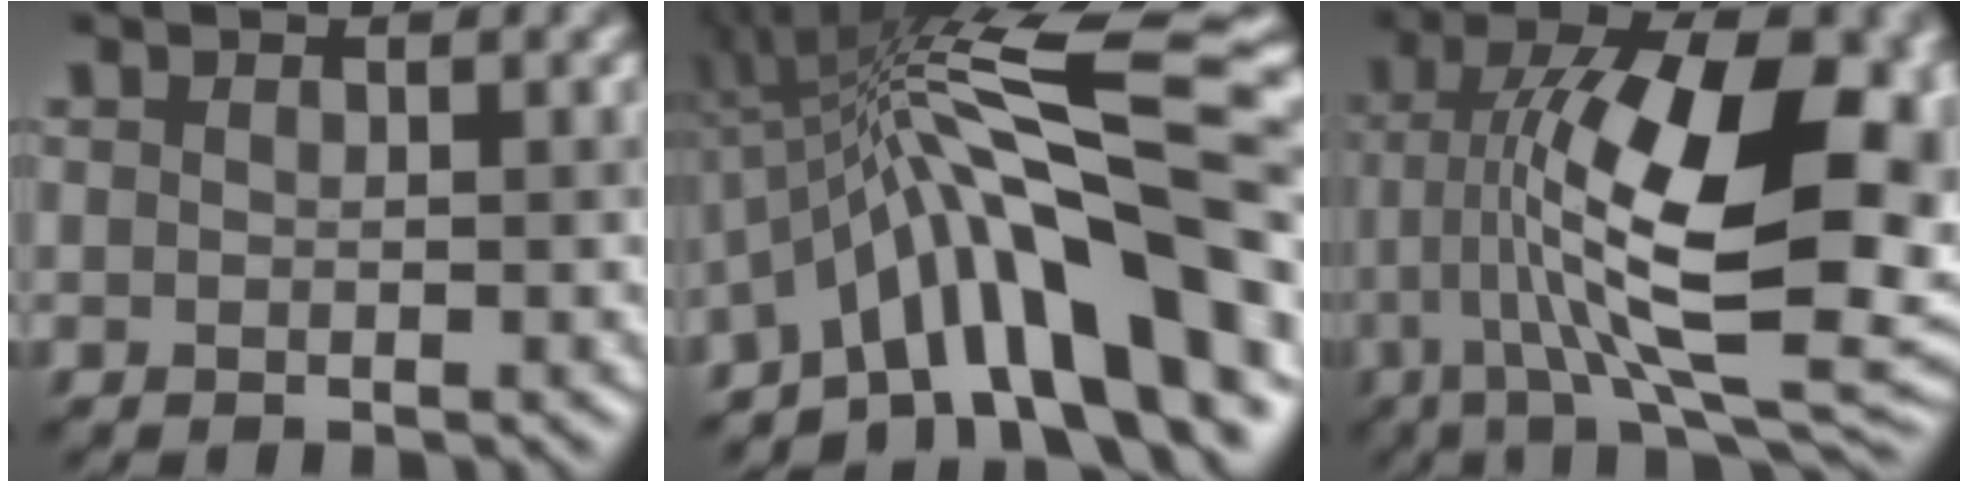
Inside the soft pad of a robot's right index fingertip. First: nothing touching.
{"total": 13.8, "force": [-3.4, 3.7, 12.8], "torque": [-0.193, 0.034, -0.054]}
{"total": 16.0, "force": [0.1, 6.1, 14.8], "torque": [-0.243, 0.020, 0.002]}